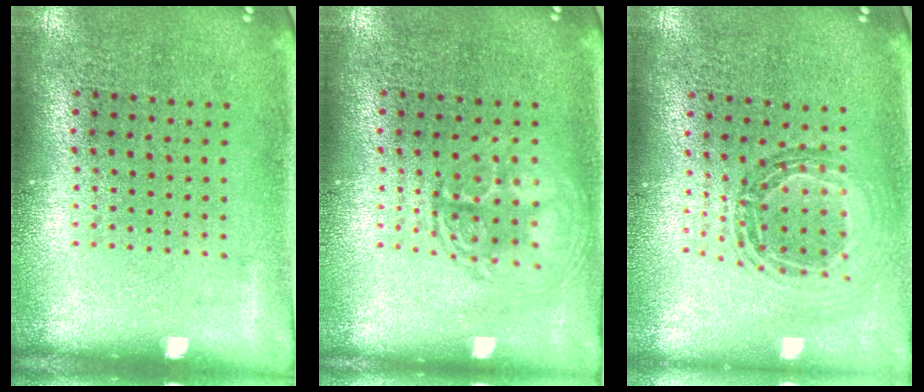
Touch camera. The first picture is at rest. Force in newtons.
{"total": 1.4, "press": 1.4, "slide": 0.1}
{"total": 0.8, "press": 0.8, "slide": 0.0}